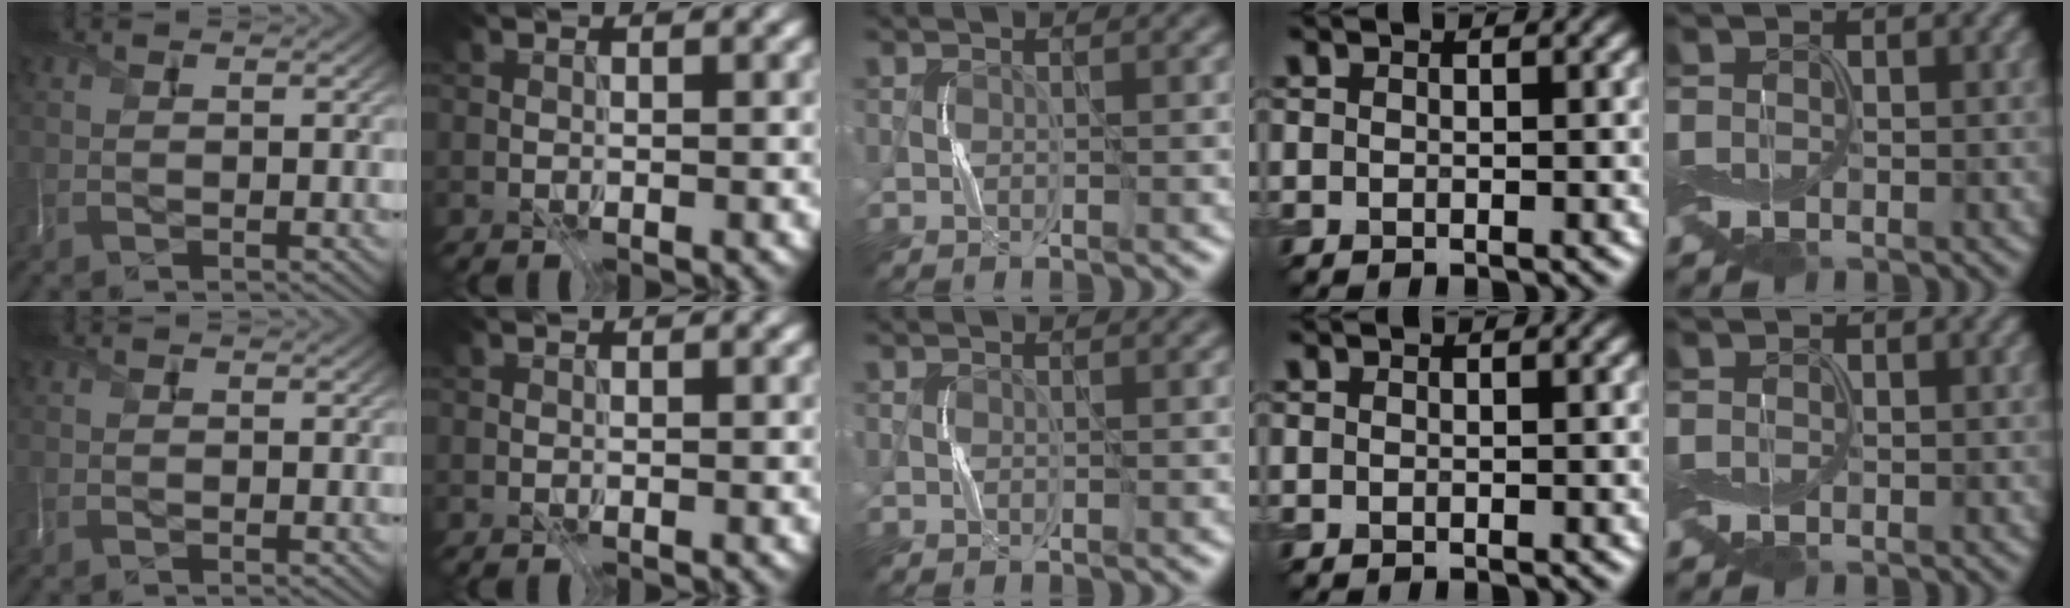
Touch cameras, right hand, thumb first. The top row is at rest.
{}